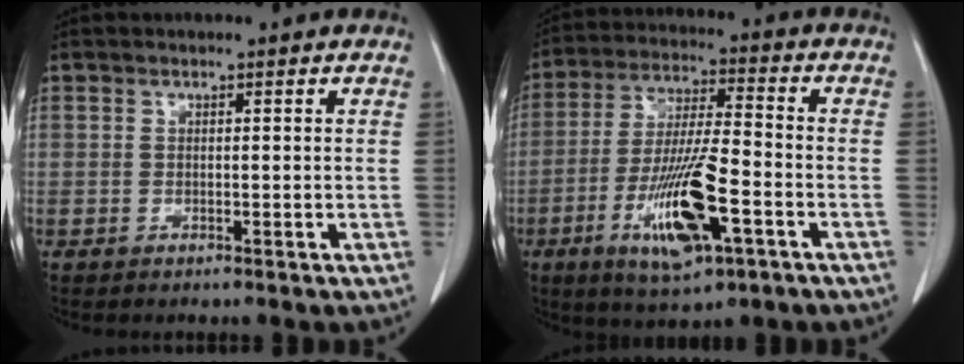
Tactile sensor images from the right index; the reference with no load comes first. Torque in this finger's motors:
{"motor_torque": [1.94, -0.12, 0.42, 0.21]}